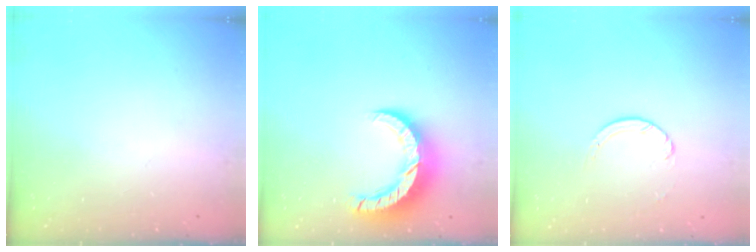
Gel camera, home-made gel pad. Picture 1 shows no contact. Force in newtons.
{"total": 10.3, "press": 10.2, "slide": 0.7}
{"total": 2.7, "press": 2.7, "slide": 0.3}